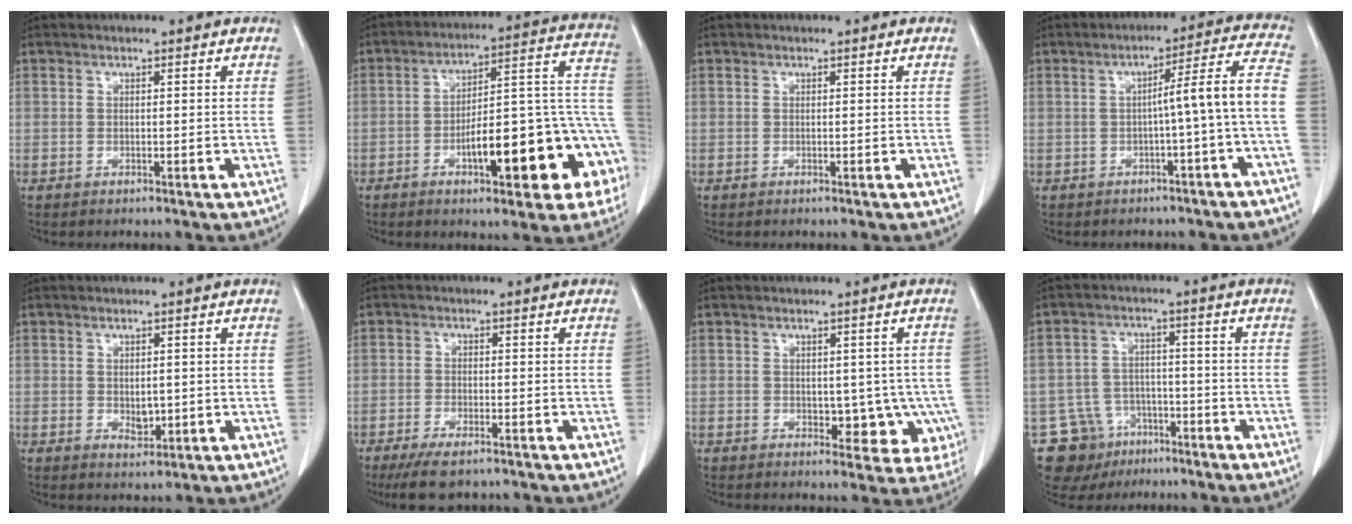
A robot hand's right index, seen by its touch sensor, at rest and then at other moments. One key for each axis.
{"total": 20.8, "fx": -6.9, "fy": 5.2, "fz": 18.9, "tx": -0.181, "ty": 0.041, "tz": -0.085}
{"total": 0.0}
{"total": 8.2, "fx": -1.8, "fy": -1.1, "fz": 7.9, "tx": -0.101, "ty": 0.023, "tz": -0.025}
{"total": 2.6, "fx": -0.2, "fy": 1.5, "fz": 2.1, "tx": -0.033, "ty": -0.005, "tz": 0.005}
{"total": 6.0, "fx": -4.5, "fy": 1.8, "fz": 3.6, "tx": -0.059, "ty": -0.010, "tz": -0.074}
{"total": 6.9, "fx": -1.0, "fy": 4.4, "fz": 5.2, "tx": -0.038, "ty": 0.011, "tz": -0.003}
{"total": 7.7, "fx": -4.5, "fy": 6.2, "fz": 0.5, "tx": -0.006, "ty": 0.014, "tz": -0.063}